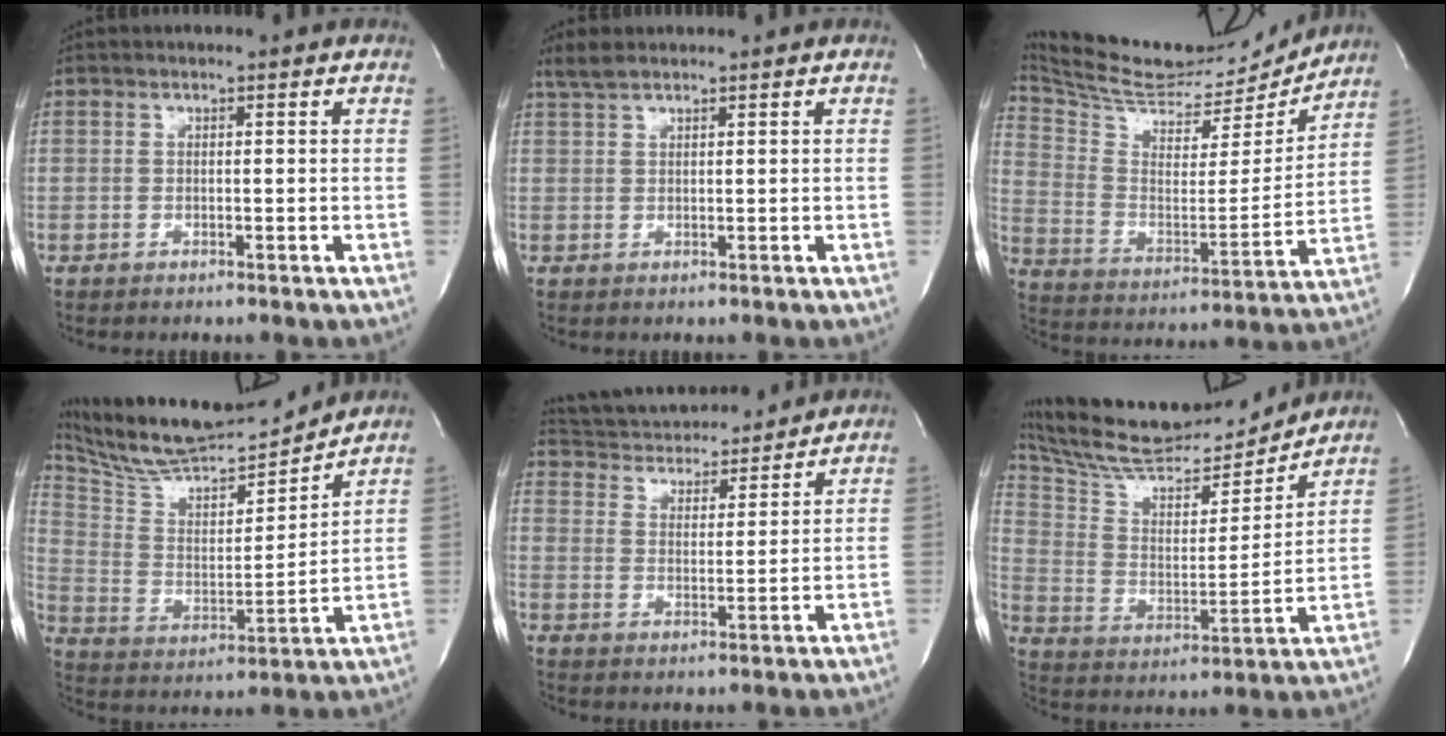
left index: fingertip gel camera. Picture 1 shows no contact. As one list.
[{"total": 2.2, "force": [2.0, 0.2, 1.1], "torque": [-0.033, 0.016, 0.043]}, {"total": 21.8, "force": [20.4, 4.1, 6.4], "torque": [-0.124, -0.016, 0.321]}, {"total": 19.3, "force": [18.1, 1.7, 6.5], "torque": [-0.133, -0.001, 0.312]}, {"total": 15.2, "force": [14.3, 3.1, 4.0], "torque": [-0.070, 0.025, 0.226]}, {"total": 22.3, "force": [20.5, 3.2, 8.0], "torque": [-0.153, 0.002, 0.331]}]